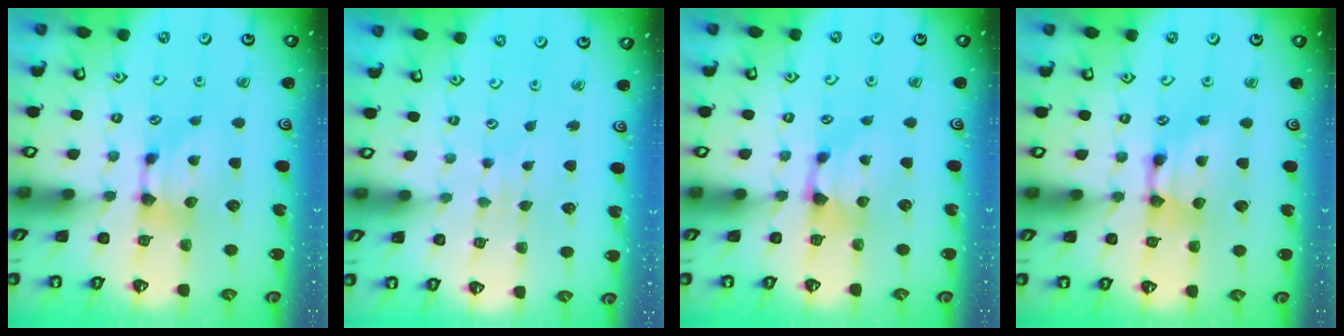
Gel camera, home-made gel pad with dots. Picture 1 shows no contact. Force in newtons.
{"total": 4.3, "press": 4.3, "slide": 0.2}
{"total": 0.9, "press": 0.2, "slide": 0.9}
{"total": 2.2, "press": 2.2, "slide": 0.0}